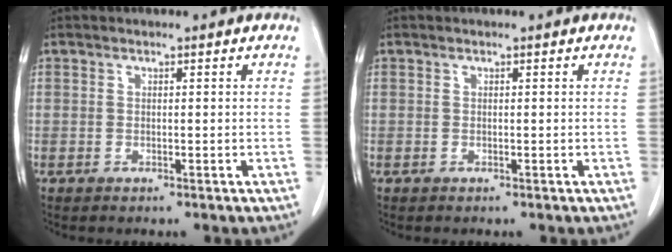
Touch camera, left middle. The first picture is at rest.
{"total": 0.0}